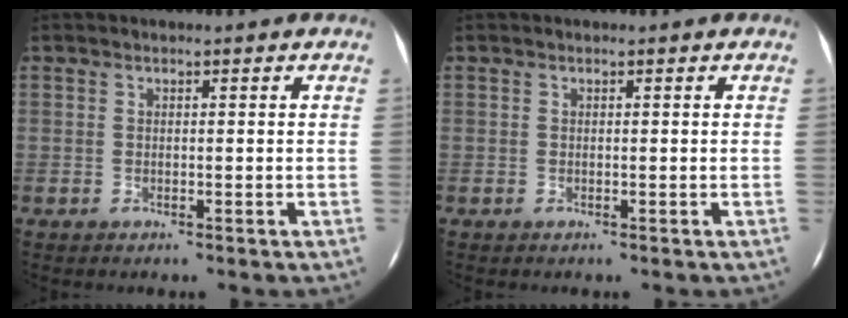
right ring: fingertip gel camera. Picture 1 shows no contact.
{"total": 0.0}